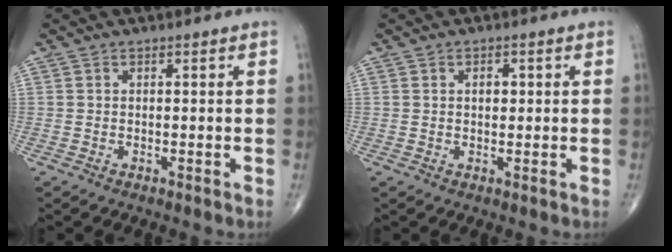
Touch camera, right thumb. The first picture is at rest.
{"total": 2.0, "force": [0.5, 1.3, 1.5], "torque": [-0.017, 0.000, 0.008]}